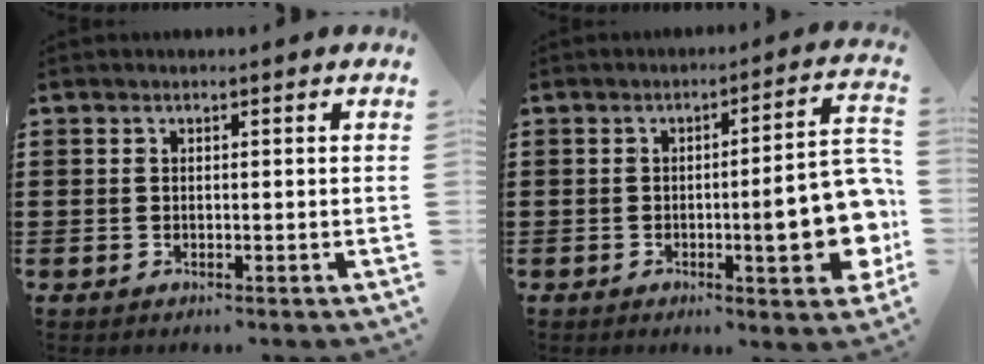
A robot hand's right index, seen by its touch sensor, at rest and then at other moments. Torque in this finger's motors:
{"motor_torque": [2.14, 0.00, 0.52, 0.08]}